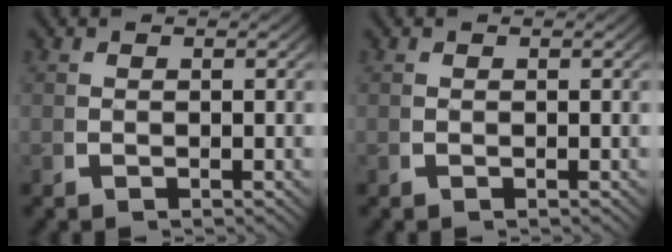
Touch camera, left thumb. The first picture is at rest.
{"total": 0.0}